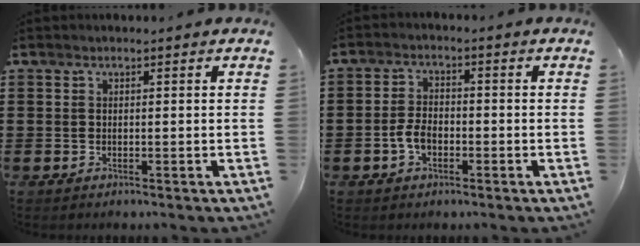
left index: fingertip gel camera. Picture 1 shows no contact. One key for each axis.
{"total": 3.8, "fx": -1.2, "fy": 2.2, "fz": 2.8, "tx": -0.073, "ty": -0.001, "tz": -0.029}